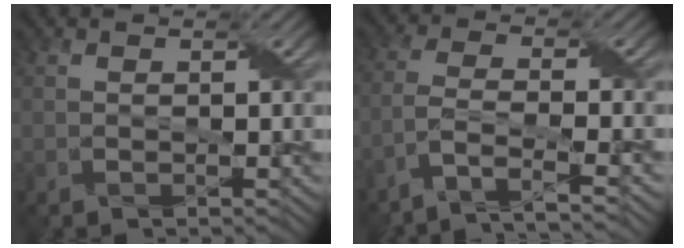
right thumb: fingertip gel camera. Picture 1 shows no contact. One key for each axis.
{"total": 6.6, "fx": -4.6, "fy": 1.4, "fz": 4.5, "tx": -0.086, "ty": 0.002, "tz": -0.094}